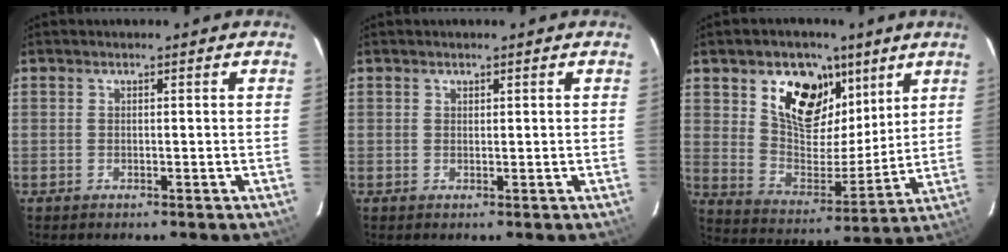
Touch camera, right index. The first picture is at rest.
{"total": 0.5, "force": [0.4, 0.3, 0.0], "torque": [0.001, 0.002, 0.006]}
{"total": 16.0, "force": [8.6, 10.0, 9.0], "torque": [-0.165, 0.006, 0.159]}